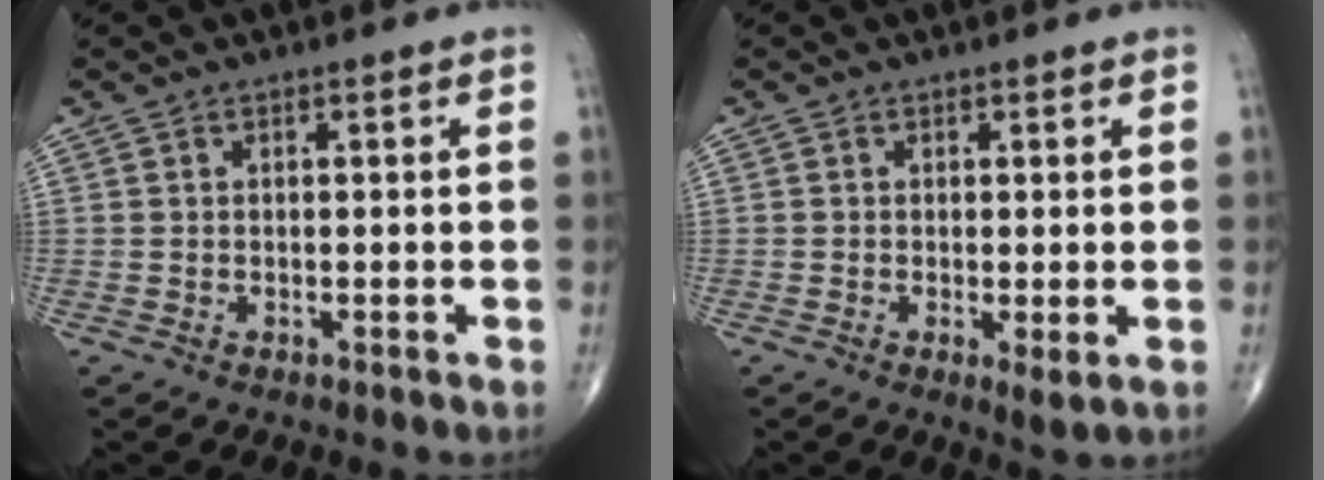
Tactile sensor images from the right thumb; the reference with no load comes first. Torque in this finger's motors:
{"motor_torque": [-0.02, 0.13, -0.21, -0.07, 0.01]}